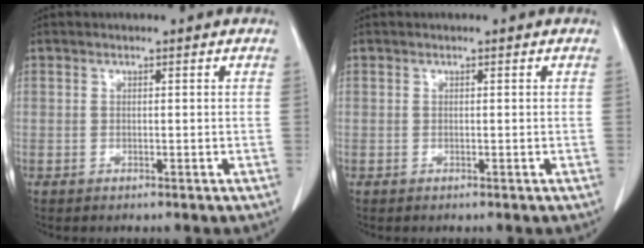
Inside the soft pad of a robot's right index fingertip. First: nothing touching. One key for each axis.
{"total": 0.0}